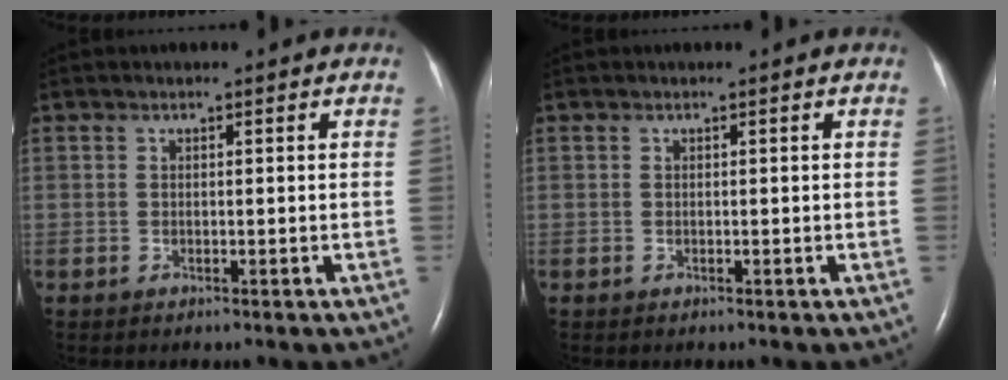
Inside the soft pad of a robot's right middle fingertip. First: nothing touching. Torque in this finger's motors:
{"motor_torque": [-0.12, -0.13, 0.00, 0.00]}